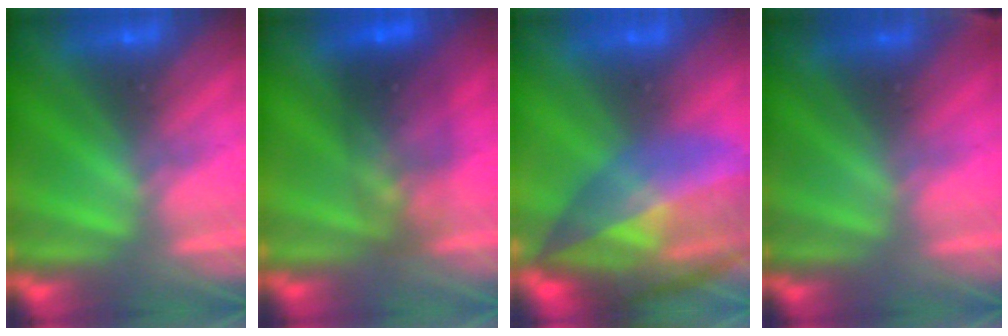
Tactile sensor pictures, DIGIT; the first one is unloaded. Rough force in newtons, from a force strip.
{"total": 5.6}
{"total": 6.9}
{"total": 2.8}